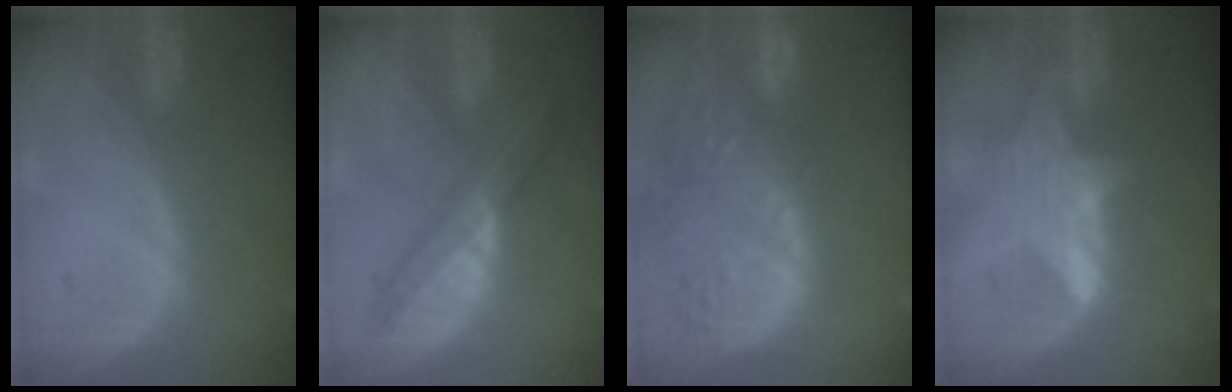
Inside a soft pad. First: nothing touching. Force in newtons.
{"total": 7.2, "press": 6.1, "slide": 3.8}
{"total": 15.4, "press": 12.6, "slide": 8.8}
{"total": 5.9, "press": 5.8, "slide": 0.8}